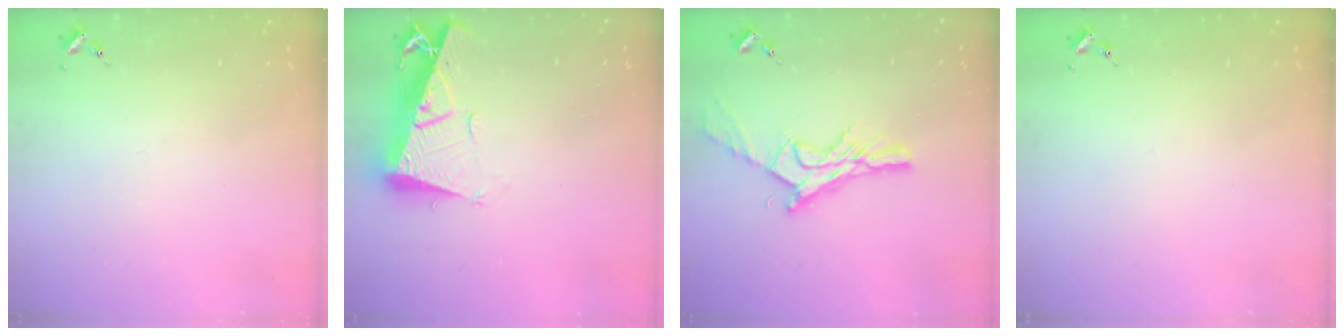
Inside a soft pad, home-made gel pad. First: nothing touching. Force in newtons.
{"total": 12.3, "press": 12.2, "slide": 1.4}
{"total": 13.9, "press": 13.8, "slide": 1.0}
{"total": 0.0}